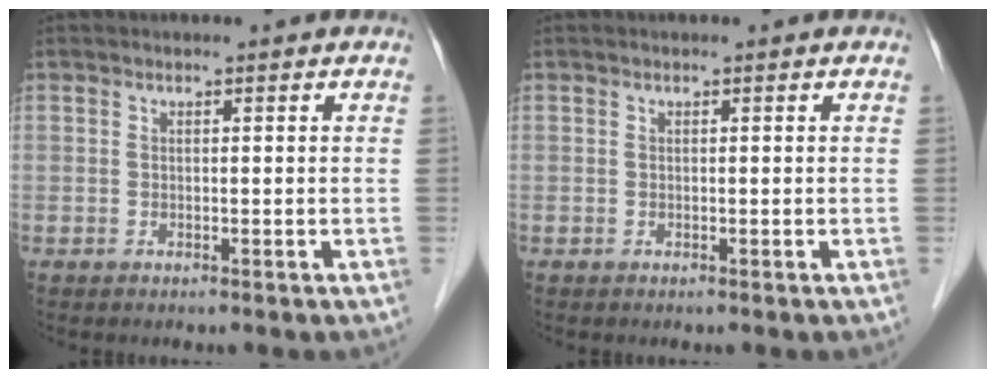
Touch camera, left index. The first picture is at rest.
{"total": 0.0}